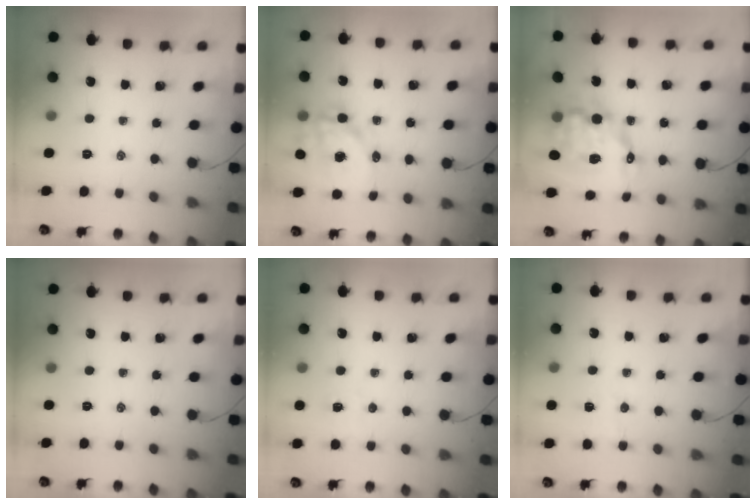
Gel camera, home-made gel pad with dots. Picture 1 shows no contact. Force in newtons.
{"total": 14.9, "press": 14.5, "slide": 3.5}
{"total": 12.6, "press": 12.2, "slide": 2.7}
{"total": 0.0}
{"total": 4.0, "press": 3.9, "slide": 0.9}
{"total": 3.5, "press": 3.4, "slide": 1.0}